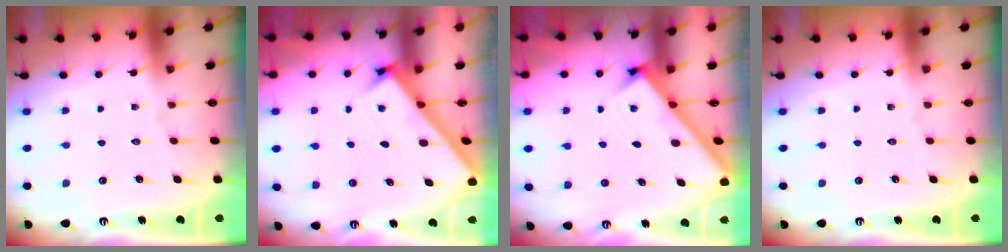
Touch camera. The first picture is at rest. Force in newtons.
{"total": 2.6, "press": 2.6, "slide": 0.3}
{"total": 2.6, "press": 2.6, "slide": 0.3}
{"total": 0.0}